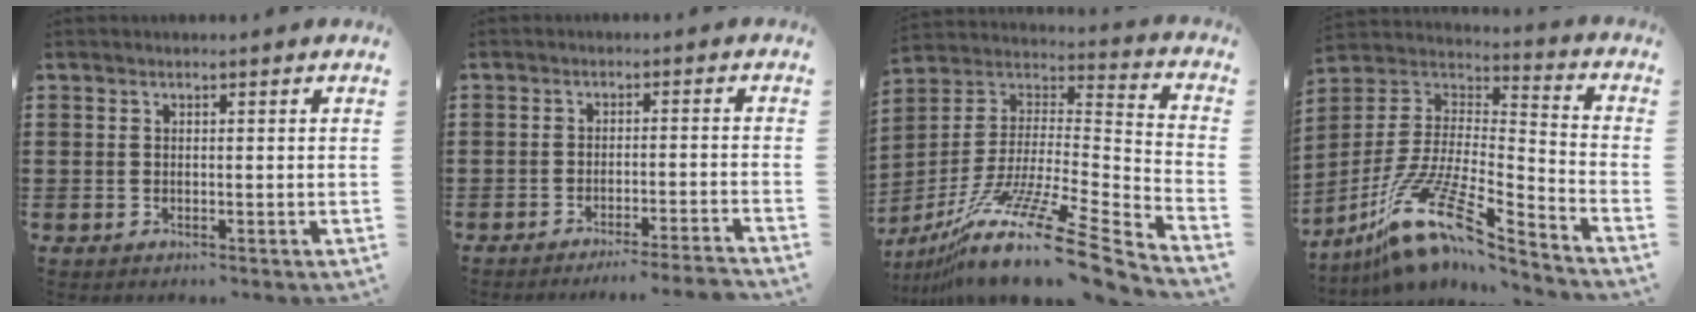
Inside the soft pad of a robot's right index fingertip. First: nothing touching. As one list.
[{"total": 3.1, "force": [-2.8, -0.7, 0.9], "torque": [-0.015, -0.005, -0.057]}, {"total": 15.8, "force": [-11.7, 1.0, 10.6], "torque": [-0.199, 0.018, -0.213]}, {"total": 12.1, "force": [-8.4, 2.3, 8.5], "torque": [-0.175, -0.003, -0.163]}]